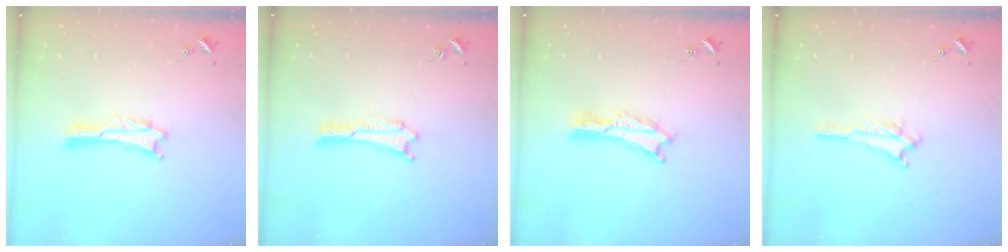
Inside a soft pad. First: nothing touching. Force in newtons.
{"total": 0.0}
{"total": 1.4, "press": 1.4, "slide": 0.3}
{"total": 1.5, "press": 1.4, "slide": 0.2}